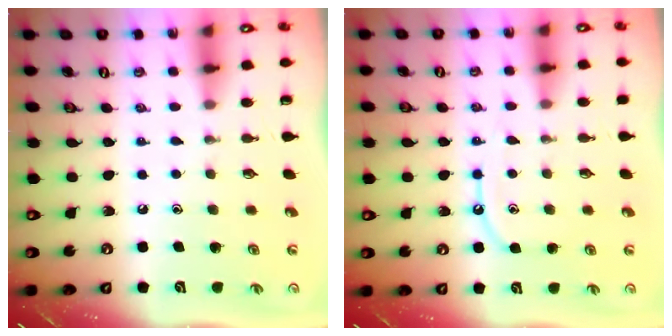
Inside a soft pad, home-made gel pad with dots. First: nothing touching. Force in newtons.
{"total": 7.6, "press": 7.5, "slide": 0.8}